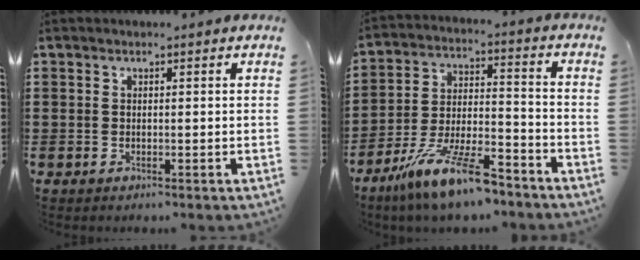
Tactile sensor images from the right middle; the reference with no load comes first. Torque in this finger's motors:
{"motor_torque": [0.41, -0.14, 0.72, 0.21]}